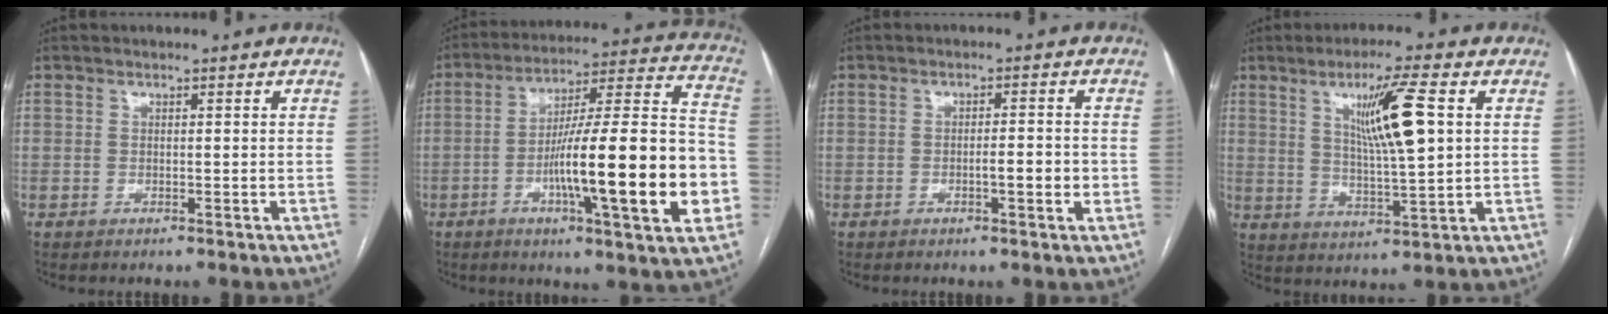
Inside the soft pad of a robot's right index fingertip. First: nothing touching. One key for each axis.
{"total": 23.5, "fx": -6.1, "fy": 1.8, "fz": 22.7, "tx": -0.307, "ty": 0.008, "tz": -0.093}
{"total": 3.4, "fx": -0.9, "fy": 0.5, "fz": 3.2, "tx": -0.052, "ty": 0.001, "tz": -0.012}
{"total": 10.4, "fx": 3.0, "fy": 0.3, "fz": 9.9, "tx": -0.173, "ty": -0.003, "tz": 0.054}